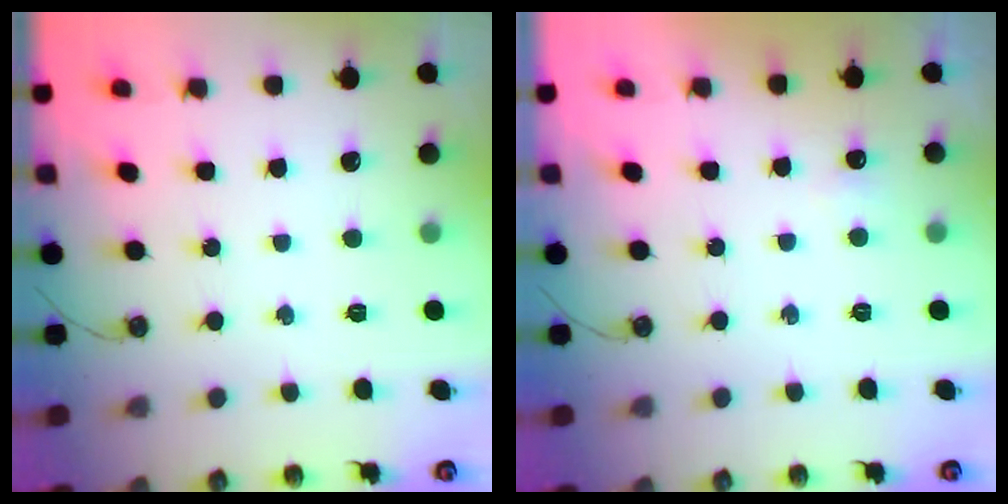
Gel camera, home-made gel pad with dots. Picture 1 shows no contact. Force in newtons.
{"total": 2.7, "press": 2.7, "slide": 0.6}